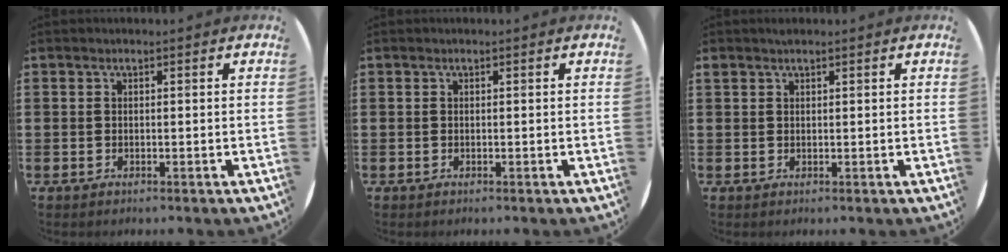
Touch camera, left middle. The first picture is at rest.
{"total": 0.0}
{"total": 0.6, "force": [0.6, 0.1, 0.0], "torque": [0.000, 0.001, 0.011]}